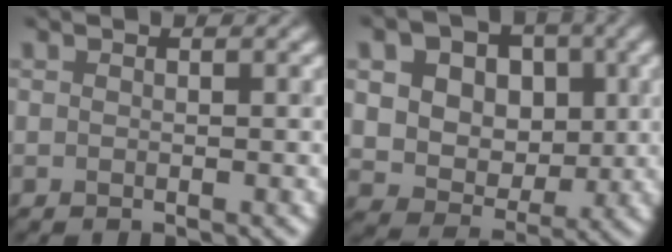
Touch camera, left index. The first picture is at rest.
{"total": 12.9, "force": [4.5, 9.9, 7.0], "torque": [-0.133, 0.030, 0.076]}